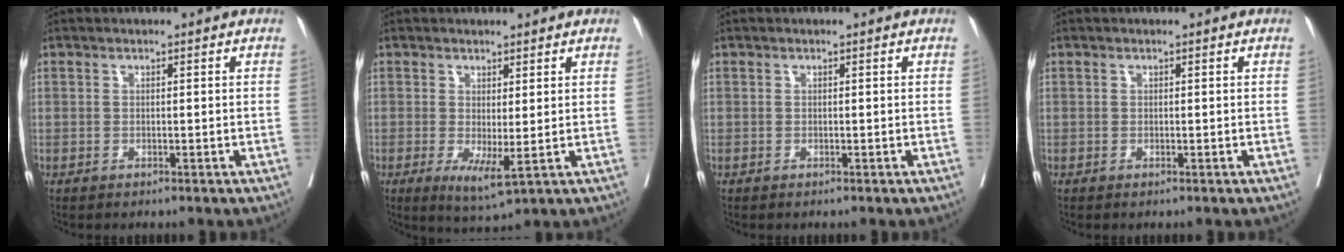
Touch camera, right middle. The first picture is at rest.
{"total": 4.5, "force": [-0.5, 0.9, 4.4], "torque": [-0.073, -0.015, 0.002]}
{"total": 0.0}
{"total": 0.0}